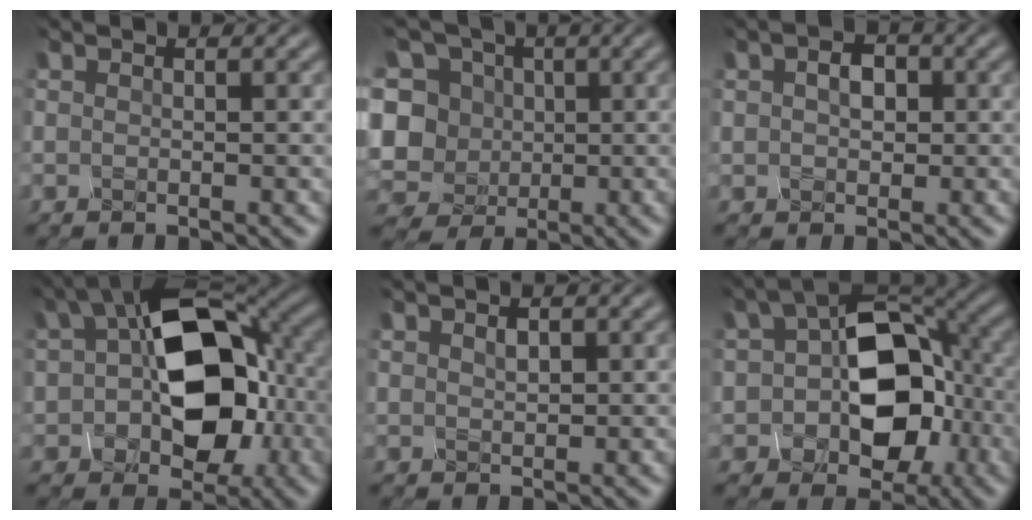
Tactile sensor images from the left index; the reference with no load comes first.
{"total": 12.9, "force": [1.1, 11.4, 5.9], "torque": [-0.159, 0.025, -0.005]}
{"total": 2.7, "force": [0.0, 2.0, 1.8], "torque": [-0.034, 0.005, -0.007]}
{"total": 13.0, "force": [-0.1, 8.2, 10.1], "torque": [-0.156, 0.004, -0.003]}
{"total": 1.0, "force": [0.2, 0.6, 0.8], "torque": [-0.014, 0.000, 0.007]}
{"total": 10.8, "force": [-1.2, 7.0, 8.1], "torque": [-0.113, 0.001, -0.025]}